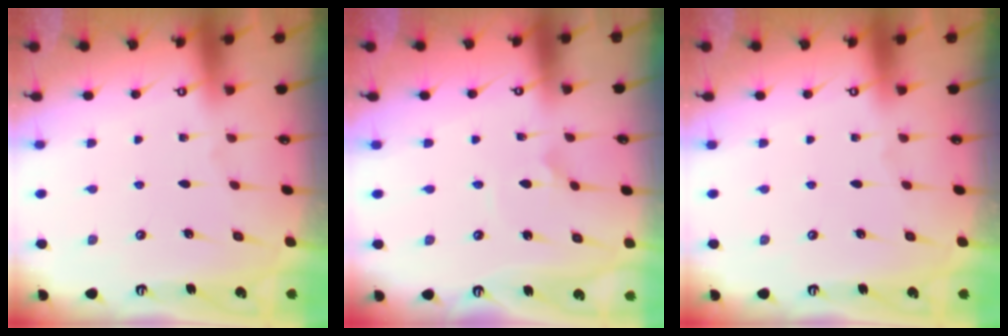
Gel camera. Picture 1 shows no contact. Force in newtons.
{"total": 2.5, "press": 2.5, "slide": 0.2}
{"total": 0.0}